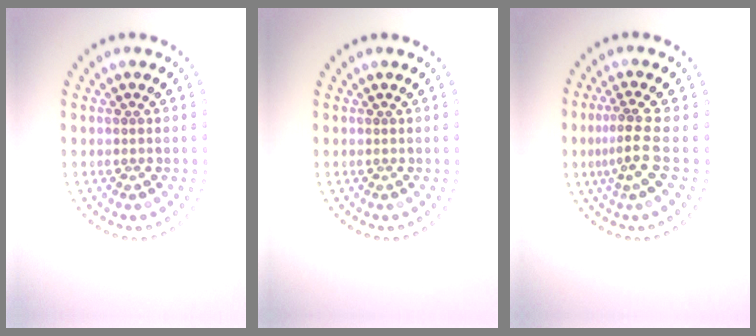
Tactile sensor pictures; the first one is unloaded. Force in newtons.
{"total": 0.0}
{"total": 2.8, "press": 2.2, "slide": 1.7}